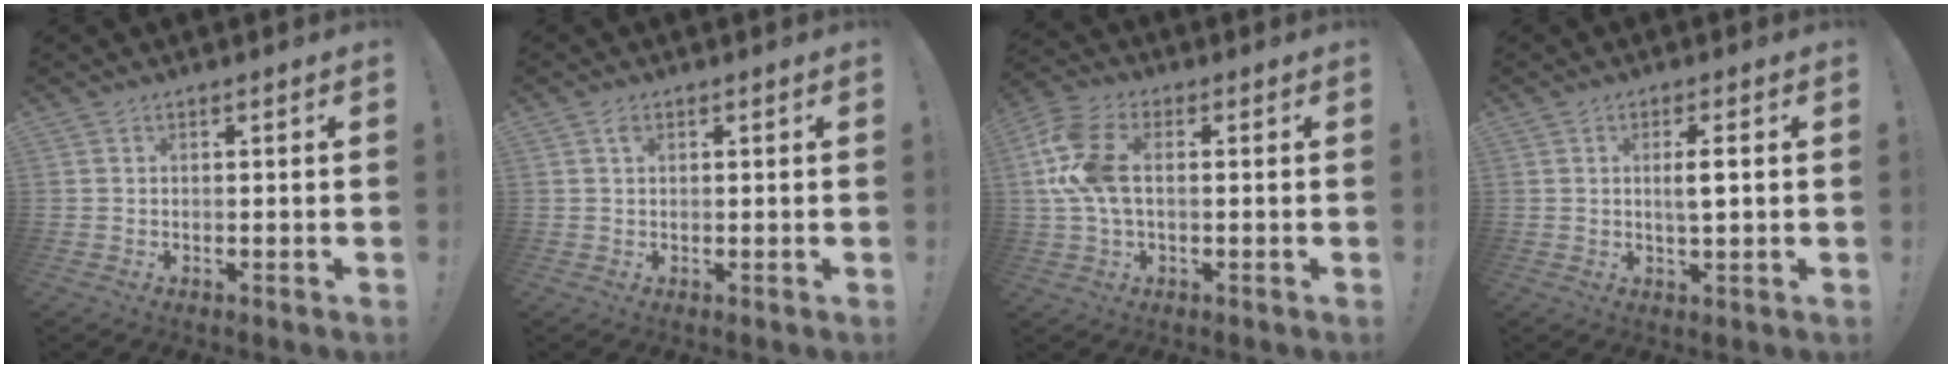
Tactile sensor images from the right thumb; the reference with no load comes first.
{"total": 1.3, "force": [0.7, 0.8, 0.8], "torque": [-0.010, -0.001, 0.011]}
{"total": 12.0, "force": [1.4, 6.9, 9.7], "torque": [-0.201, 0.002, 0.029]}
{"total": 4.0, "force": [0.7, 0.7, 3.8], "torque": [-0.057, -0.008, 0.008]}